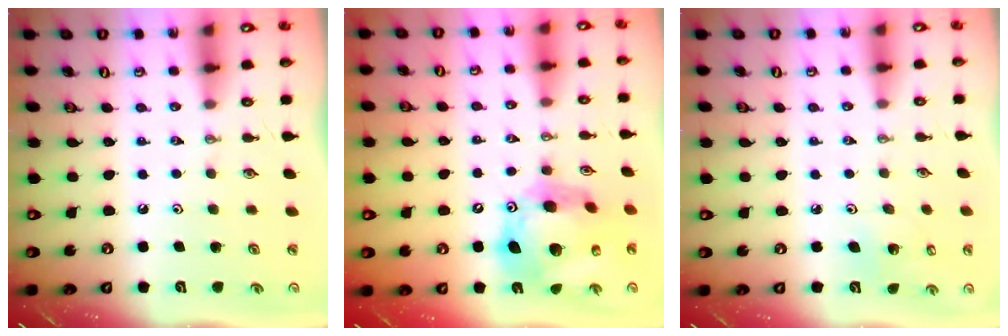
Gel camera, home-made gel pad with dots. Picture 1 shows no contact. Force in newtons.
{"total": 18.4, "press": 18.3, "slide": 1.9}
{"total": 4.1, "press": 4.1, "slide": 0.2}